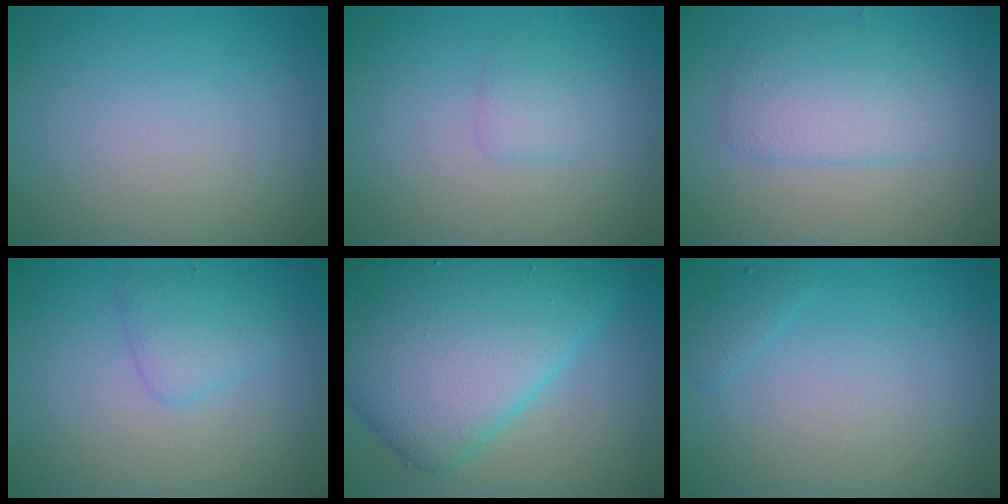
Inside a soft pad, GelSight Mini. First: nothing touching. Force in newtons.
{"total": 1.3, "press": 1.3, "slide": 0.1}
{"total": 2.3, "press": 2.3, "slide": 0.1}
{"total": 2.2, "press": 2.2, "slide": 0.1}
{"total": 12.0, "press": 12.0, "slide": 0.2}
{"total": 0.8, "press": 0.8, "slide": 0.1}